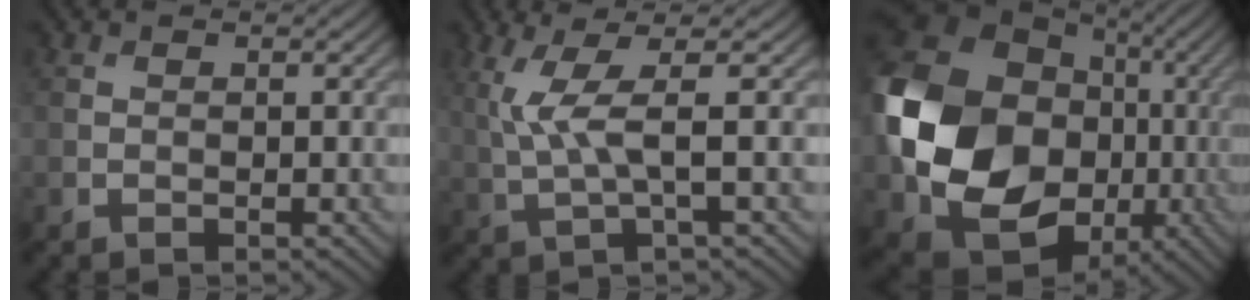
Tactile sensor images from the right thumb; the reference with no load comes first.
{"total": 5.5, "force": [1.1, 0.7, 5.3], "torque": [-0.132, 0.009, 0.026]}
{"total": 19.6, "force": [-1.5, 16.0, 11.3], "torque": [-0.274, -0.024, -0.026]}